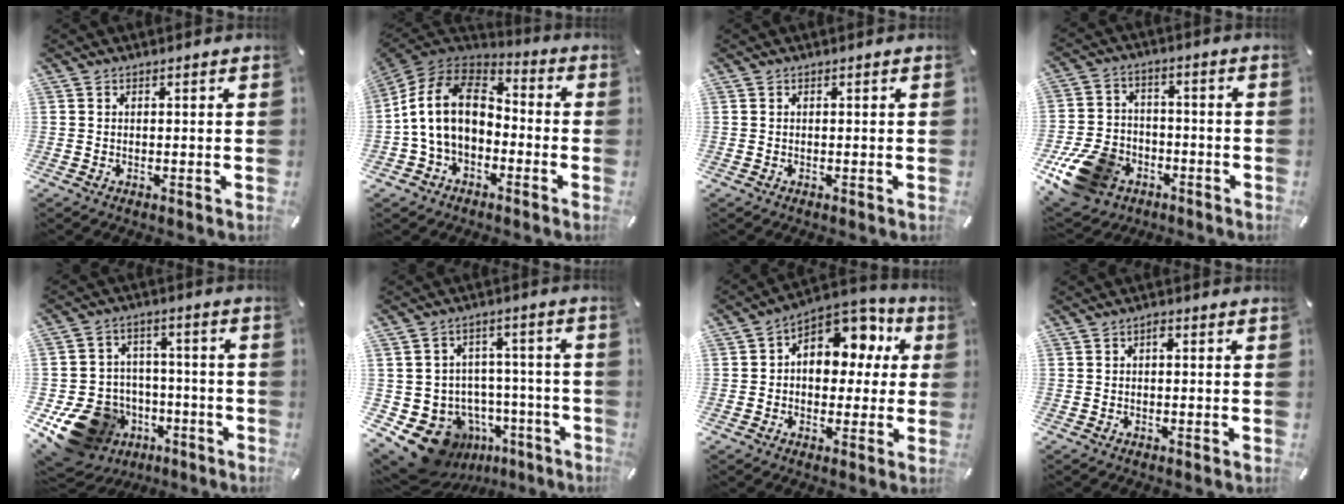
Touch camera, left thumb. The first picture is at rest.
{"total": 16.5, "force": [-0.9, 12.0, 11.2], "torque": [-0.247, 0.030, -0.023]}
{"total": 0.0}
{"total": 14.8, "force": [-7.3, 10.8, 7.1], "torque": [-0.131, 0.053, -0.120]}
{"total": 16.4, "force": [-7.2, 13.2, 6.5], "torque": [-0.125, 0.040, -0.103]}
{"total": 13.5, "force": [-7.7, 10.1, 4.7], "torque": [-0.083, 0.047, -0.113]}
{"total": 11.4, "force": [4.1, 8.6, 6.2], "torque": [-0.082, -0.032, 0.075]}
{"total": 1.3, "force": [-0.1, 0.7, 1.1], "torque": [-0.023, 0.007, -0.004]}